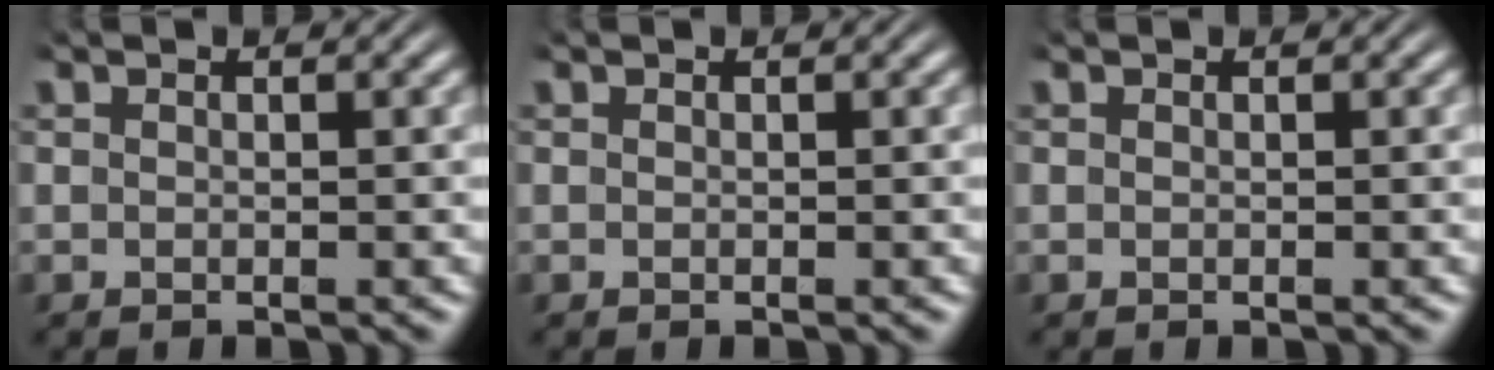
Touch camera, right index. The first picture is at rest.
{"total": 0.0}
{"total": 0.0}